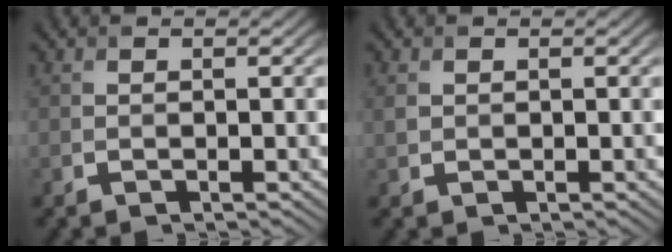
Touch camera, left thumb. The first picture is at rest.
{"total": 1.0, "force": [0.3, 0.8, 0.5], "torque": [-0.014, -0.002, 0.010]}